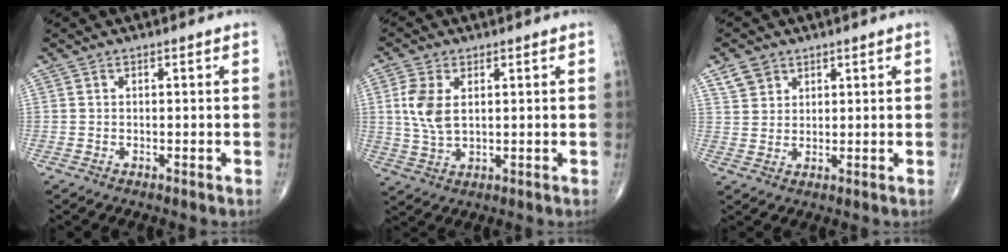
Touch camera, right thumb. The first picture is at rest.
{"total": 6.9, "force": [1.5, 4.0, 5.5], "torque": [-0.121, -0.002, 0.034]}
{"total": 4.1, "force": [2.6, 3.0, 1.1], "torque": [-0.009, -0.011, 0.053]}